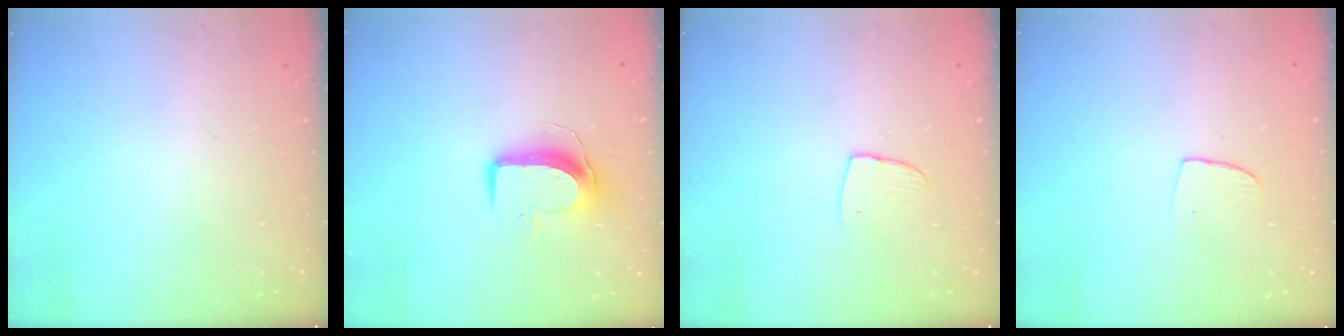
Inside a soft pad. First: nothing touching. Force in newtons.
{"total": 9.0, "press": 9.0, "slide": 0.6}
{"total": 6.4, "press": 6.4, "slide": 0.3}
{"total": 5.5, "press": 5.5, "slide": 0.4}